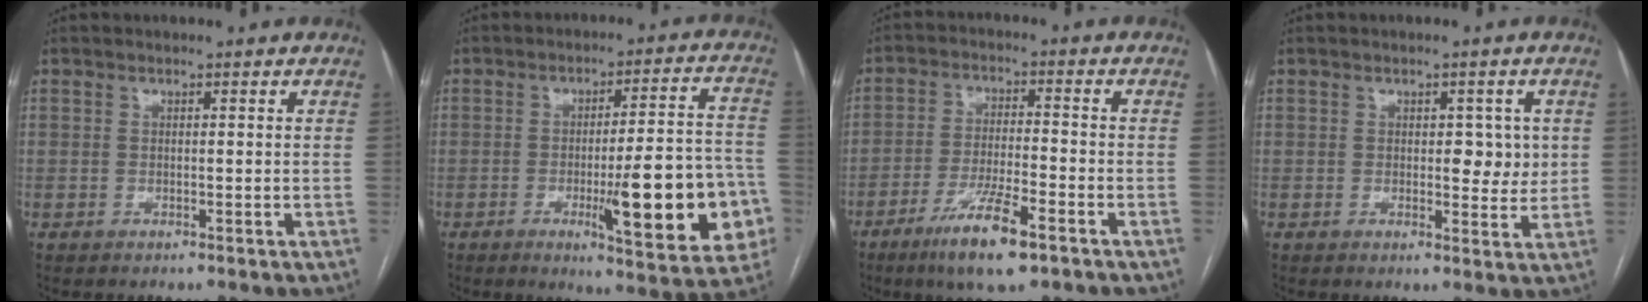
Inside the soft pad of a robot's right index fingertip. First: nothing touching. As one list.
[{"total": 17.4, "force": [-5.2, 2.8, 16.4], "torque": [-0.184, 0.010, -0.060]}, {"total": 9.8, "force": [-6.1, 1.2, 7.6], "torque": [-0.144, -0.020, -0.105]}, {"total": 4.3, "force": [0.7, 2.2, 3.6], "torque": [-0.038, 0.000, 0.010]}]